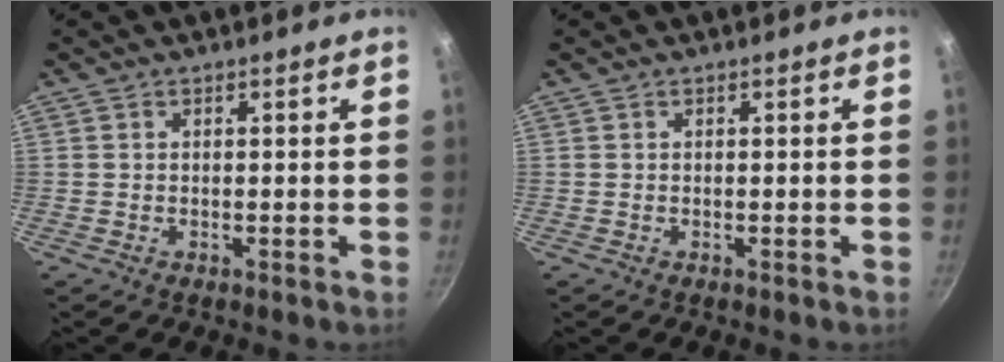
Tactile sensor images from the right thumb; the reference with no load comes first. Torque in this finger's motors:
{"motor_torque": [0.00, 0.00, 0.01, -0.01, 0.00]}